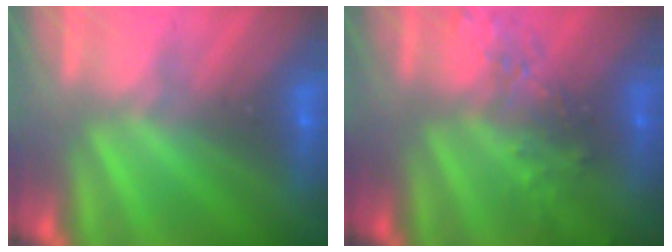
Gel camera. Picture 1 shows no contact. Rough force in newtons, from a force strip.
{"total": 2.4}